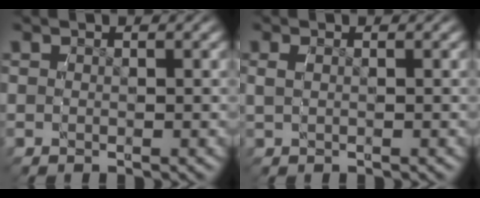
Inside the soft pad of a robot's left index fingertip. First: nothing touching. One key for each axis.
{"total": 0.7, "fx": 0.1, "fy": 0.4, "fz": 0.5, "tx": -0.013, "ty": 0.000, "tz": 0.005}